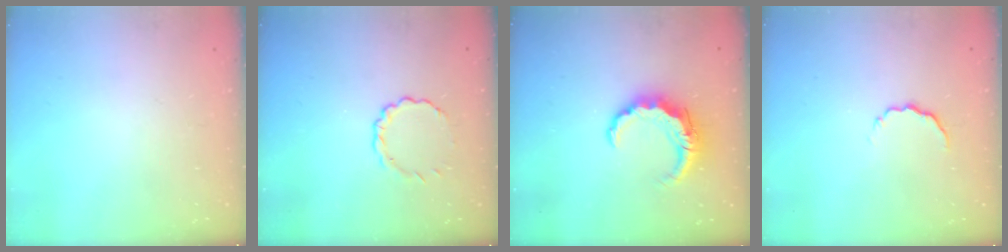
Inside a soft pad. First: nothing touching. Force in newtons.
{"total": 2.8, "press": 2.7, "slide": 0.9}
{"total": 8.5, "press": 8.5, "slide": 0.9}
{"total": 4.4, "press": 4.3, "slide": 1.0}